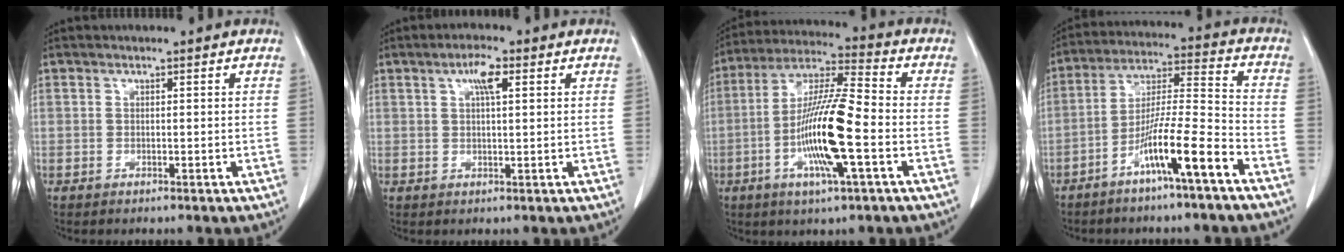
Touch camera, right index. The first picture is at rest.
{"total": 3.6, "force": [1.4, 0.7, 3.2], "torque": [-0.061, 0.005, 0.025]}
{"total": 14.3, "force": [-3.6, 1.0, 13.8], "torque": [-0.268, -0.002, -0.070]}
{"total": 11.2, "force": [-6.5, -0.4, 9.2], "torque": [-0.167, 0.001, -0.118]}